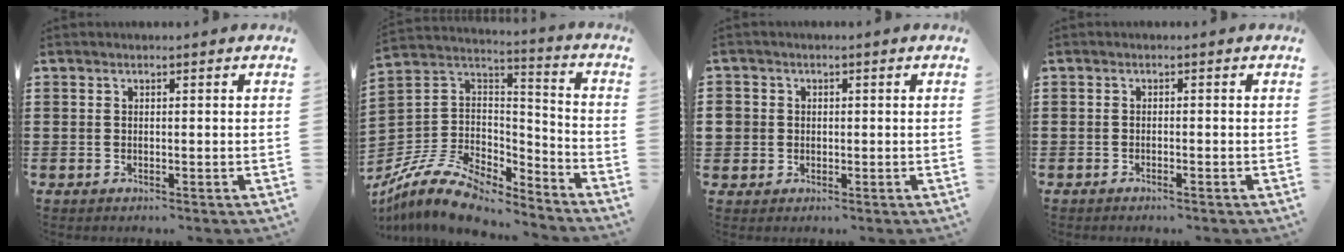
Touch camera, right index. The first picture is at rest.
{"total": 10.2, "force": [-8.2, 4.4, 4.2], "torque": [-0.103, 0.013, -0.162]}
{"total": 2.0, "force": [0.0, 2.0, 0.1], "torque": [-0.012, 0.009, -0.002]}
{"total": 0.7, "force": [-0.7, 0.1, 0.3], "torque": [-0.009, -0.003, -0.013]}